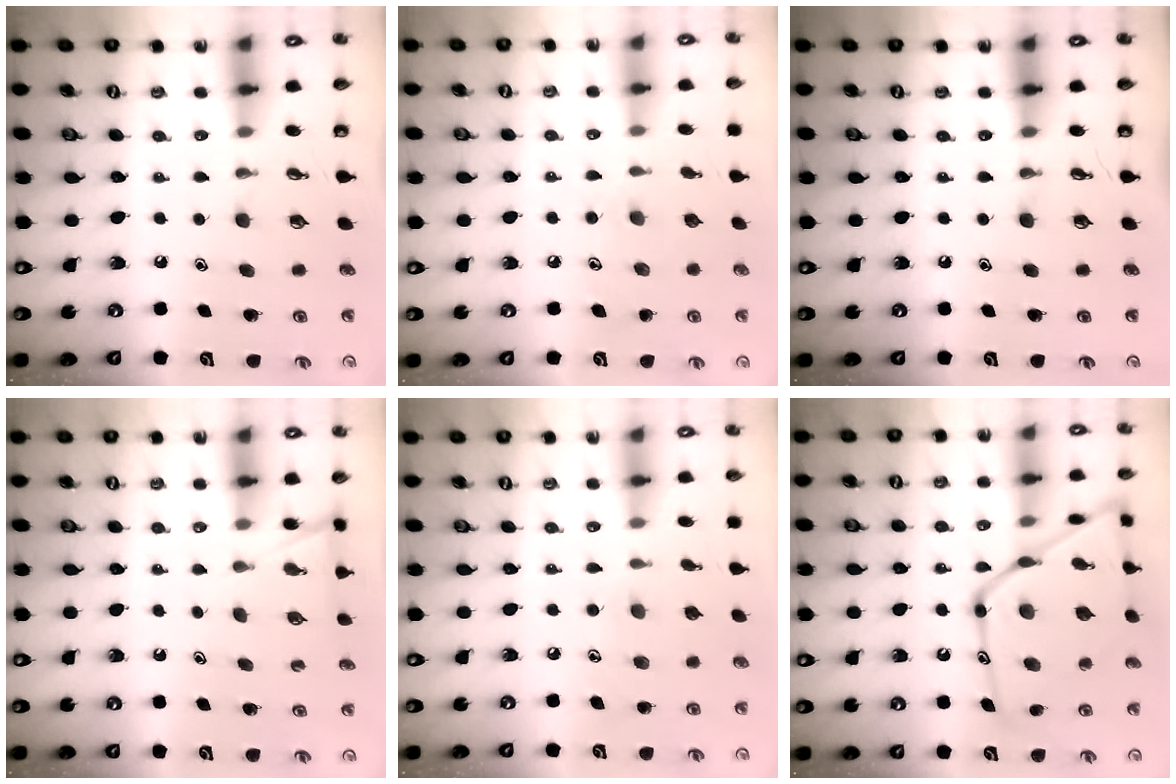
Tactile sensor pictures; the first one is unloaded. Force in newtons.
{"total": 6.2, "press": 6.1, "slide": 0.4}
{"total": 0.0}
{"total": 2.4, "press": 2.4, "slide": 0.2}
{"total": 6.0, "press": 6.0, "slide": 0.3}
{"total": 23.5, "press": 23.5, "slide": 1.9}